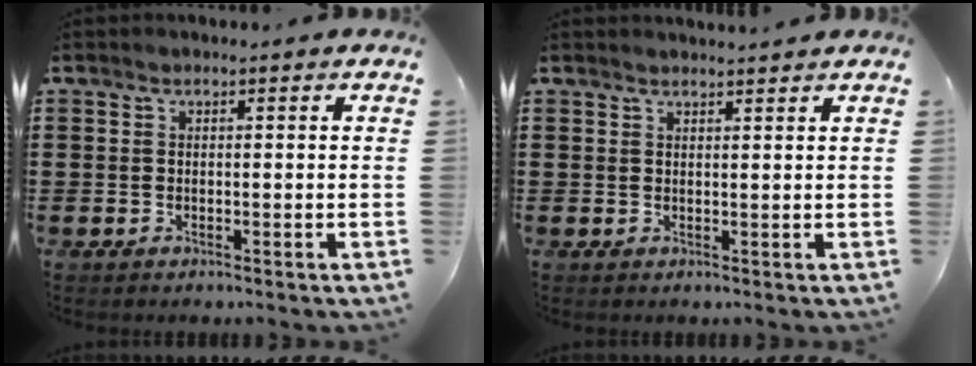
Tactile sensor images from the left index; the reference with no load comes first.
{"total": 1.5, "force": [1.5, -0.1, 0.2], "torque": [-0.007, 0.000, 0.029]}